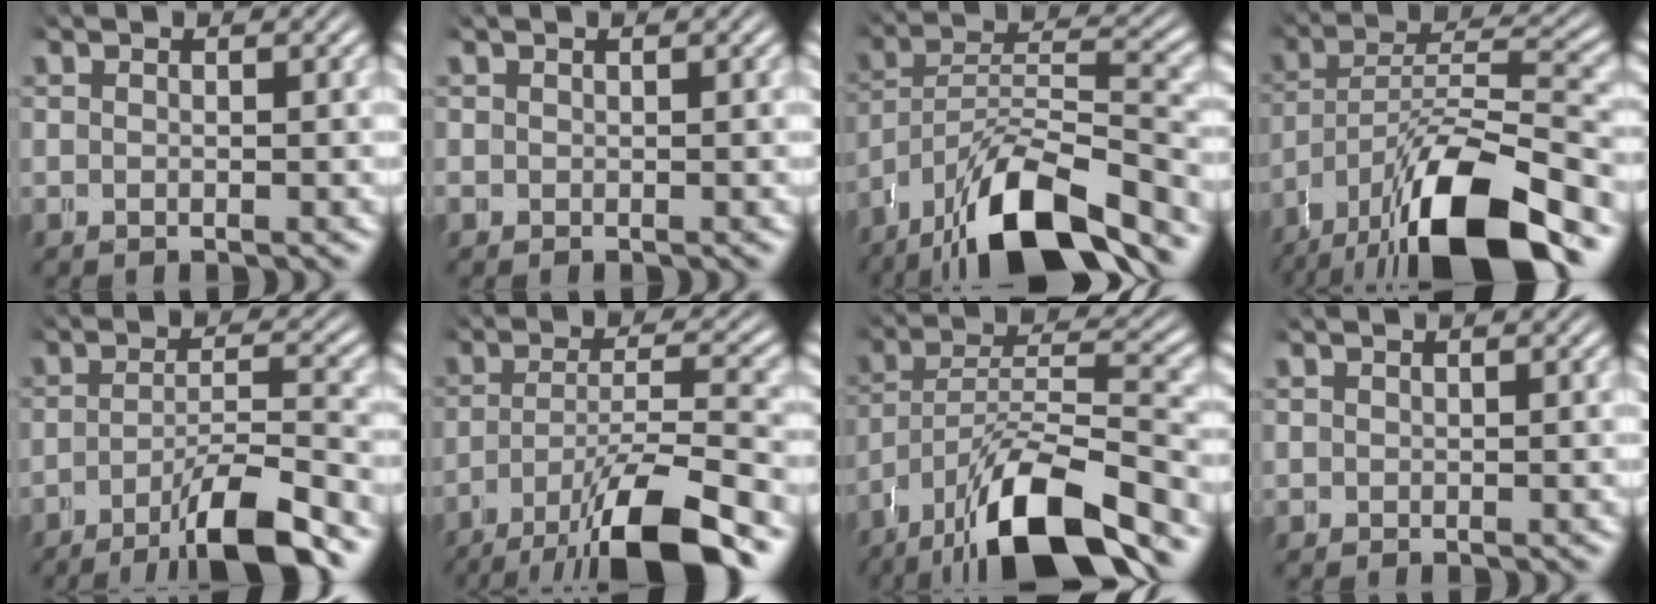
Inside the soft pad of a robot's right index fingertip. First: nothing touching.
{"total": 0.7, "force": [0.2, 0.6, -0.2], "torque": [0.002, 0.001, 0.002]}
{"total": 9.0, "force": [-4.4, 4.2, 6.7], "torque": [-0.114, -0.021, -0.053]}
{"total": 9.4, "force": [-3.3, 4.0, 7.9], "torque": [-0.130, -0.018, -0.035]}
{"total": 7.5, "force": [-4.8, 1.6, 5.5], "torque": [-0.073, -0.012, -0.066]}
{"total": 8.4, "force": [-4.2, 2.8, 6.7], "torque": [-0.097, -0.021, -0.049]}
{"total": 8.9, "force": [-3.8, 3.6, 7.2], "torque": [-0.122, -0.021, -0.044]}
{"total": 0.6, "force": [0.4, 0.1, -0.4], "torque": [0.010, 0.005, 0.007]}